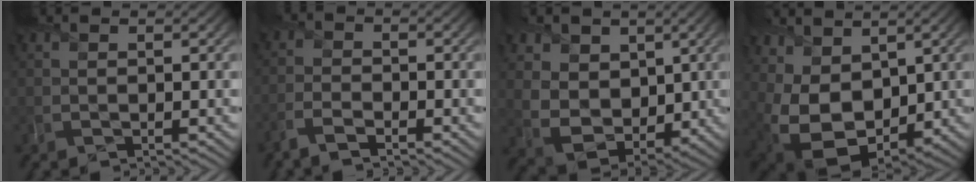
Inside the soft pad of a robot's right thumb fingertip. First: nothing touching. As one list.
[{"total": 3.6, "force": [-2.8, 1.3, 2.0], "torque": [-0.045, -0.005, -0.063]}, {"total": 9.1, "force": [2.9, 7.3, 4.6], "torque": [-0.132, -0.001, 0.057]}, {"total": 11.8, "force": [2.4, 8.6, 7.7], "torque": [-0.182, -0.018, 0.060]}]